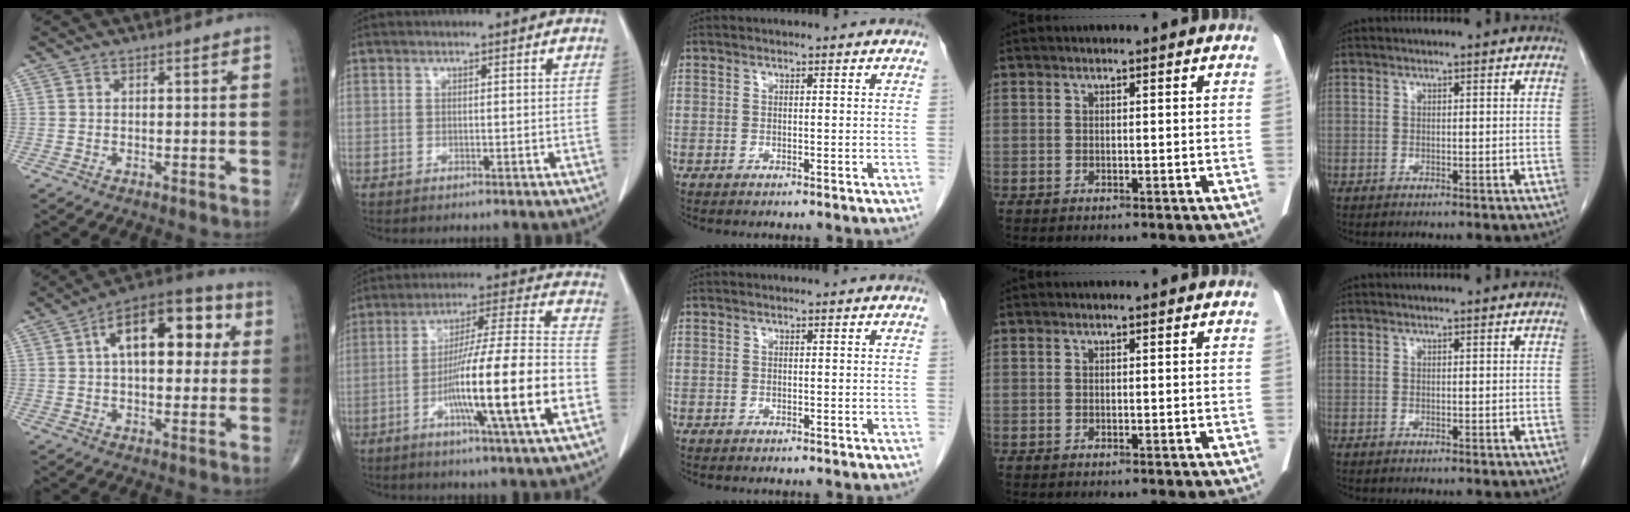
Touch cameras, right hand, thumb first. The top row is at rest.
{"thumb": {"total": 18.0, "force": [4.4, 9.3, 14.8], "torque": [-0.185, 0.025, 0.055]}, "index": {"total": 18.6, "force": [-5.8, -0.4, 17.7], "torque": [-0.292, -0.005, -0.100]}}